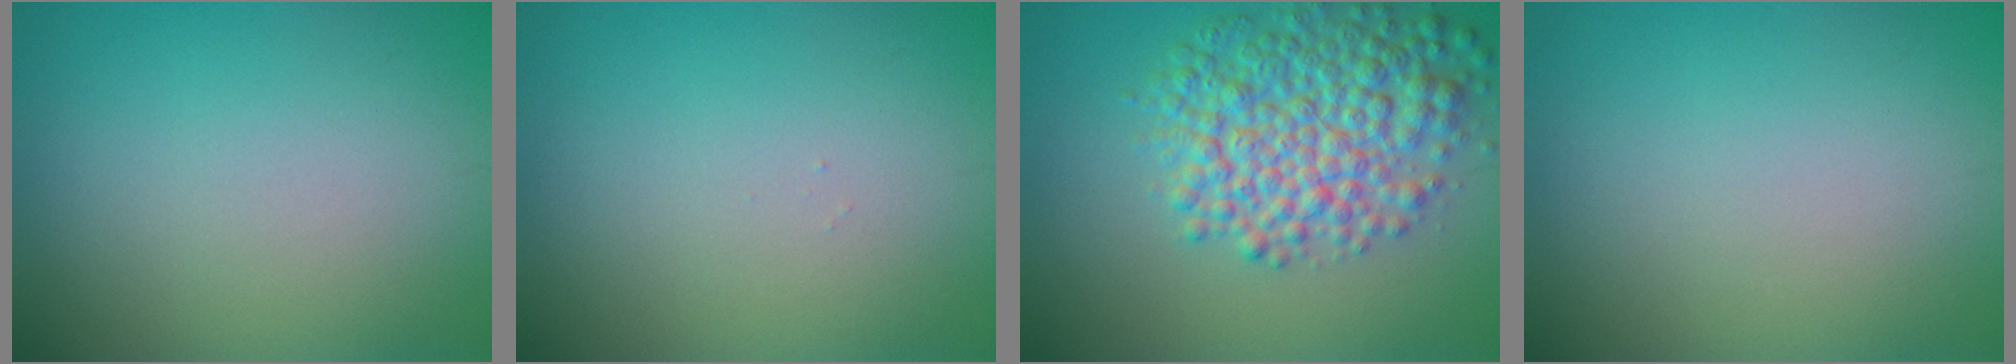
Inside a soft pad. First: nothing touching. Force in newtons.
{"total": 0.0}
{"total": 7.0, "press": 7.0, "slide": 0.1}
{"total": 0.0}